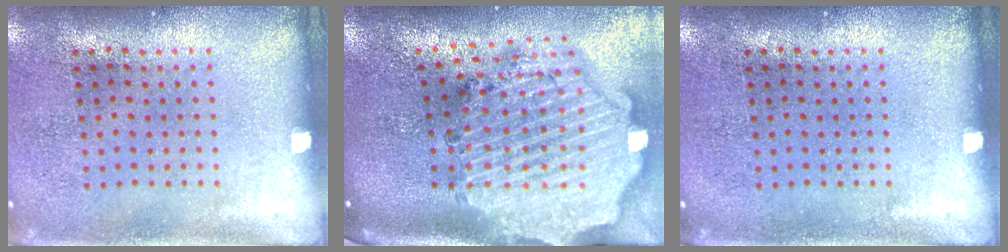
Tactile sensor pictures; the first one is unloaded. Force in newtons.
{"total": 4.1, "press": 3.3, "slide": 2.4}
{"total": 0.0}